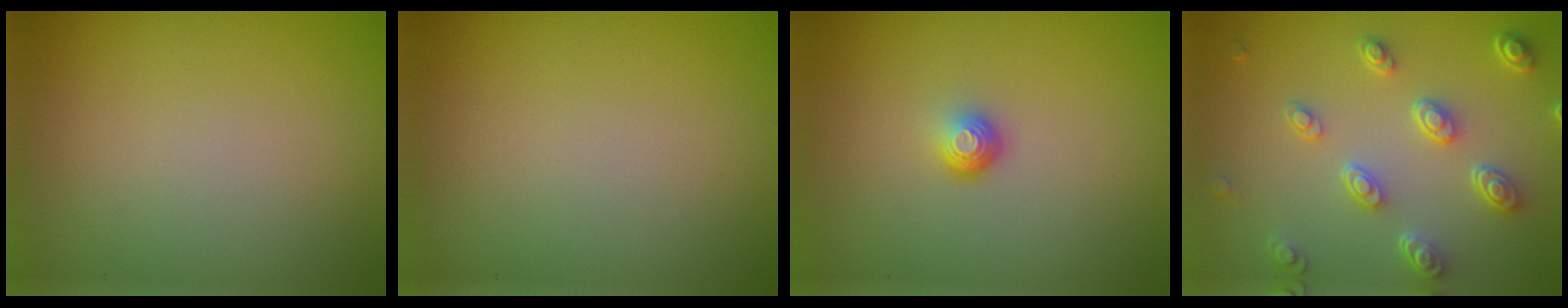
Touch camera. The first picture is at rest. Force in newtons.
{"total": 0.0}
{"total": 1.8, "press": 1.2, "slide": 1.4}
{"total": 4.6, "press": 3.5, "slide": 3.0}